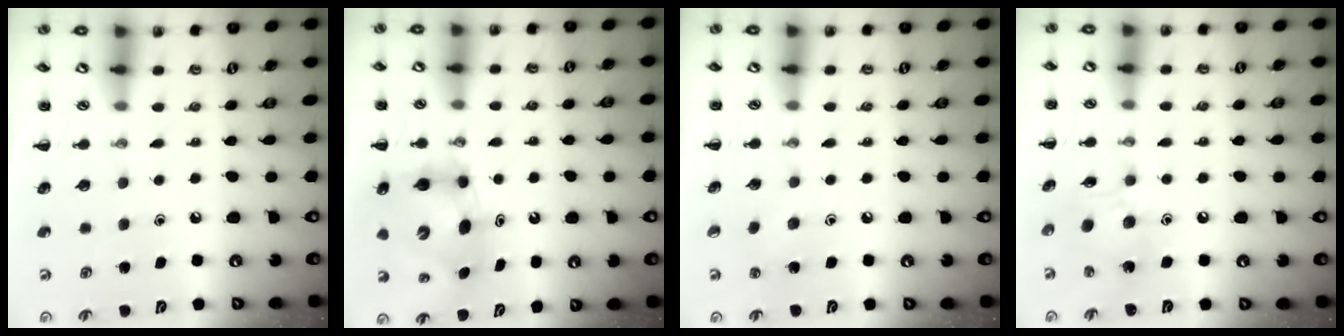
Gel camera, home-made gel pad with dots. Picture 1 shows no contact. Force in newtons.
{"total": 6.6, "press": 6.5, "slide": 0.9}
{"total": 5.7, "press": 5.5, "slide": 1.6}
{"total": 6.9, "press": 6.9, "slide": 0.5}